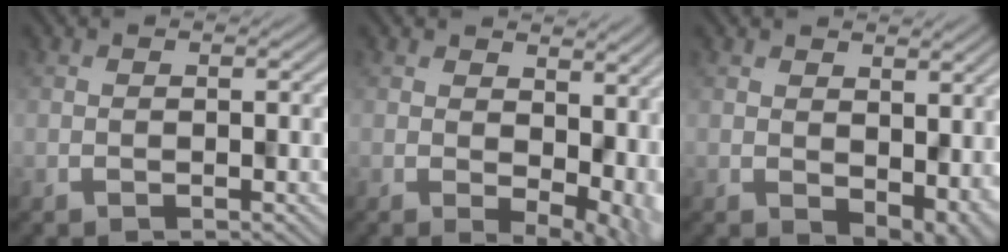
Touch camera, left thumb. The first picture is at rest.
{"total": 8.5, "force": [-0.4, 5.2, 6.8], "torque": [-0.084, -0.029, 0.018]}
{"total": 4.8, "force": [-0.6, 3.1, 3.5], "torque": [-0.053, -0.028, 0.012]}